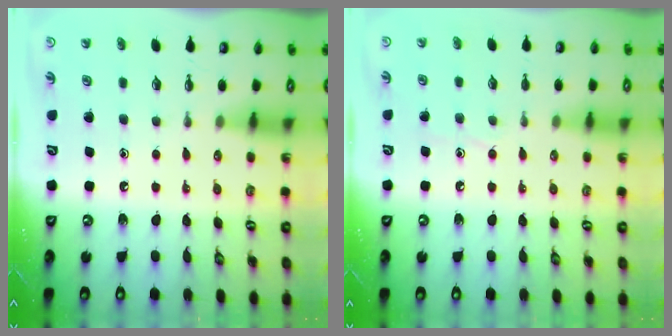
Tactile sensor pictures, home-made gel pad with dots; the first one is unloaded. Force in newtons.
{"total": 5.5, "press": 5.5, "slide": 0.5}